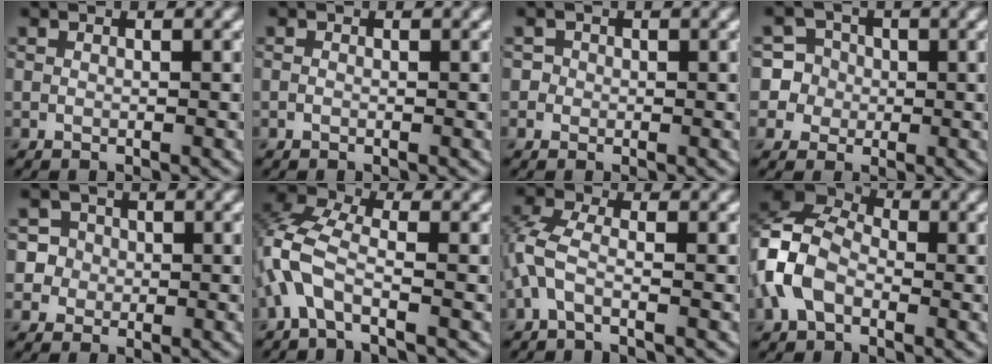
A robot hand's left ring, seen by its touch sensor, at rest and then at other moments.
{"total": 0.0}
{"total": 1.1, "force": [0.1, 1.1, 0.2], "torque": [0.007, 0.000, -0.001]}
{"total": 6.6, "force": [0.5, 6.5, 1.1], "torque": [-0.021, 0.030, 0.000]}
{"total": 4.5, "force": [0.8, 4.3, 1.2], "torque": [-0.006, 0.030, 0.002]}
{"total": 5.3, "force": [-1.8, 2.6, 4.3], "torque": [-0.104, 0.012, -0.053]}
{"total": 3.3, "force": [-1.0, 1.5, 2.8], "torque": [-0.076, 0.006, -0.035]}
{"total": 6.3, "force": [-2.0, 4.3, 4.1], "torque": [-0.094, 0.012, -0.054]}